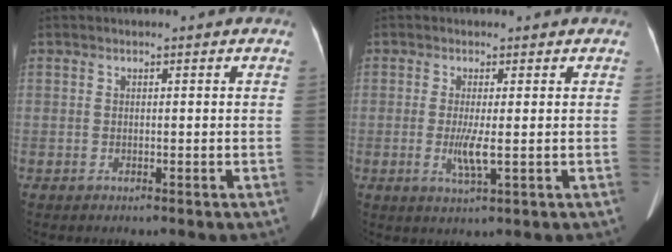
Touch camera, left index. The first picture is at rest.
{"total": 3.5, "force": [-0.3, 0.3, 3.5], "torque": [-0.074, -0.009, -0.003]}